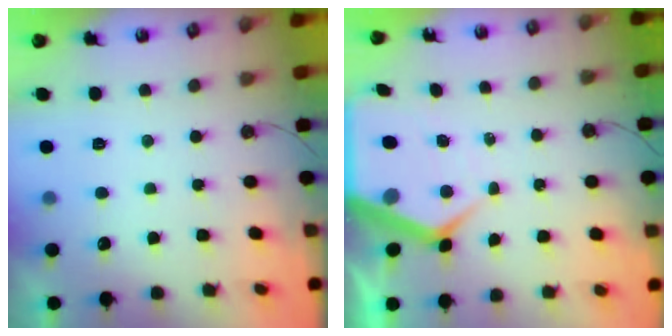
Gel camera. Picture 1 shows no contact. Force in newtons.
{"total": 9.1, "press": 9.0, "slide": 0.8}